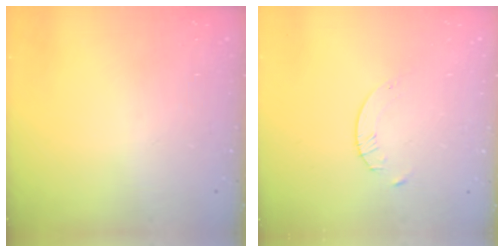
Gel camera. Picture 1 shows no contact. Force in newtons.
{"total": 2.1, "press": 2.1, "slide": 0.3}